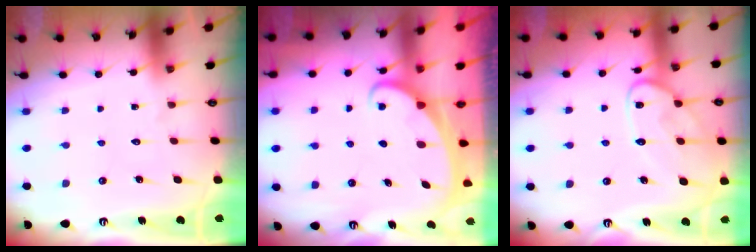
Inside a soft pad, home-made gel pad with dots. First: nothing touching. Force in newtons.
{"total": 1.9, "press": 1.9, "slide": 0.1}
{"total": 12.0, "press": 11.9, "slide": 1.0}